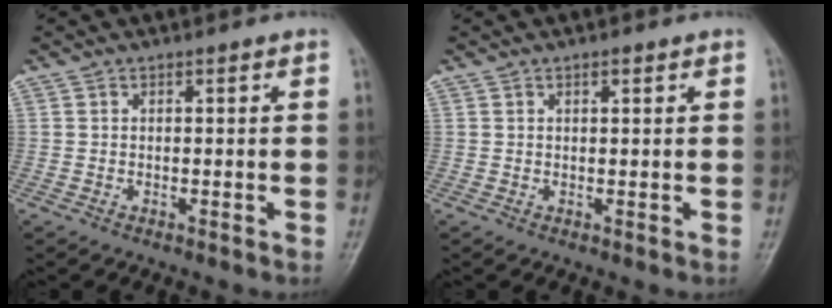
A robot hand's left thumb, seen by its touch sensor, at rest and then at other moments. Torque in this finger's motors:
{"motor_torque": [-0.23, -0.15, 0.00, -0.08, -0.03]}